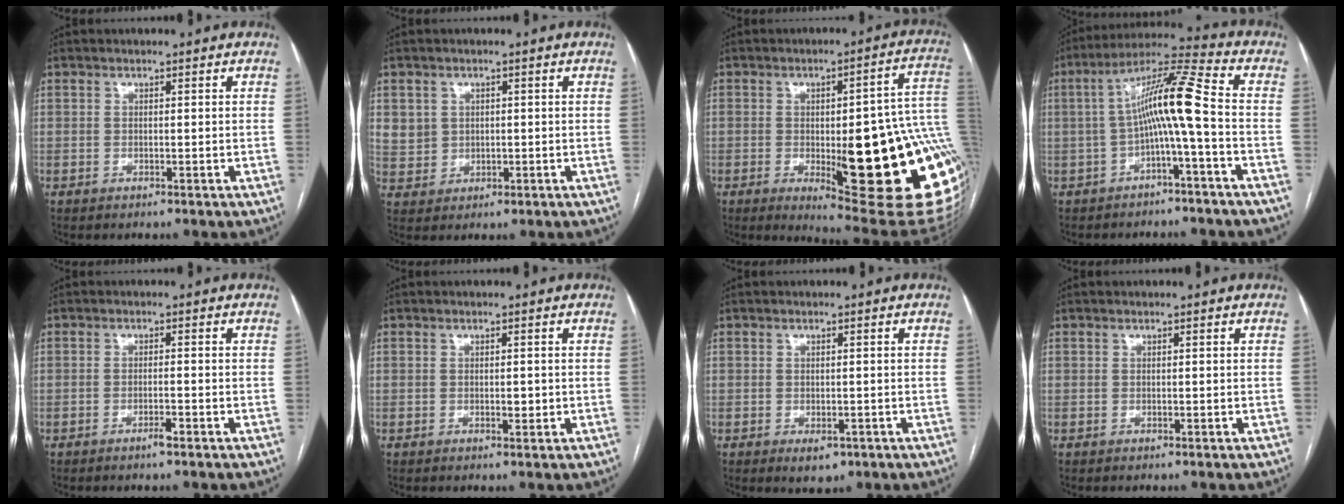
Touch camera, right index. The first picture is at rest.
{"total": 4.4, "force": [1.3, 4.2, 0.9], "torque": [-0.017, 0.008, 0.035]}
{"total": 26.7, "force": [-3.7, 5.6, 25.8], "torque": [-0.229, 0.003, -0.035]}
{"total": 10.2, "force": [-1.4, -0.4, 10.1], "torque": [-0.174, 0.034, -0.027]}
{"total": 1.5, "force": [-1.0, 0.0, 1.1], "torque": [-0.022, -0.002, -0.017]}
{"total": 1.3, "force": [-0.1, 0.6, 1.1], "torque": [-0.016, -0.001, 0.001]}
{"total": 2.8, "force": [-1.4, 1.5, 1.9], "torque": [-0.023, -0.002, -0.009]}
{"total": 0.0}